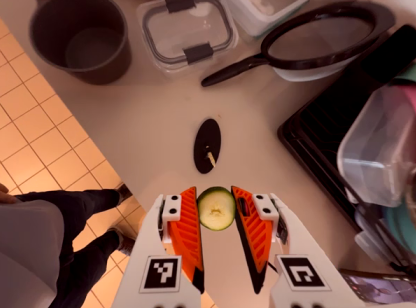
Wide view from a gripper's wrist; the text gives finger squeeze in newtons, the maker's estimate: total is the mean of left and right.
{"total": 7.6, "left": 7.2, "right": 8.1}